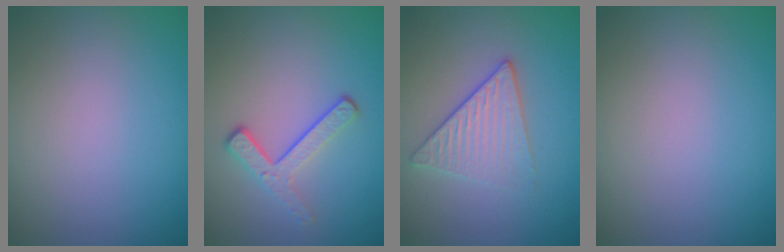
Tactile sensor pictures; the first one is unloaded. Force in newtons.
{"total": 3.2, "press": 2.2, "slide": 2.3}
{"total": 3.3, "press": 2.9, "slide": 1.5}
{"total": 0.0}